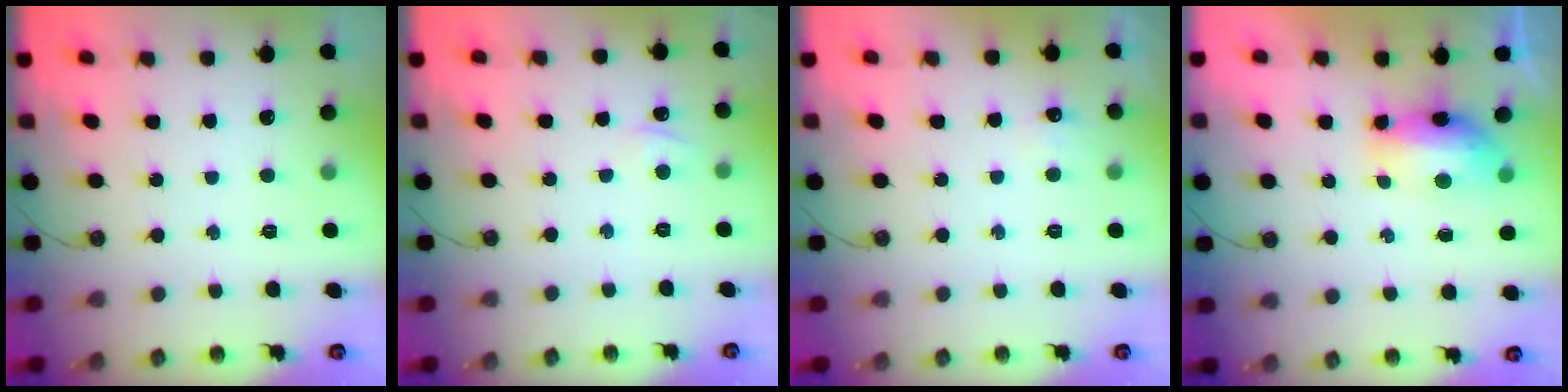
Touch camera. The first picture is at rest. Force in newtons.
{"total": 3.4, "press": 3.4, "slide": 0.4}
{"total": 4.7, "press": 4.6, "slide": 0.6}
{"total": 17.3, "press": 11.8, "slide": 12.7}